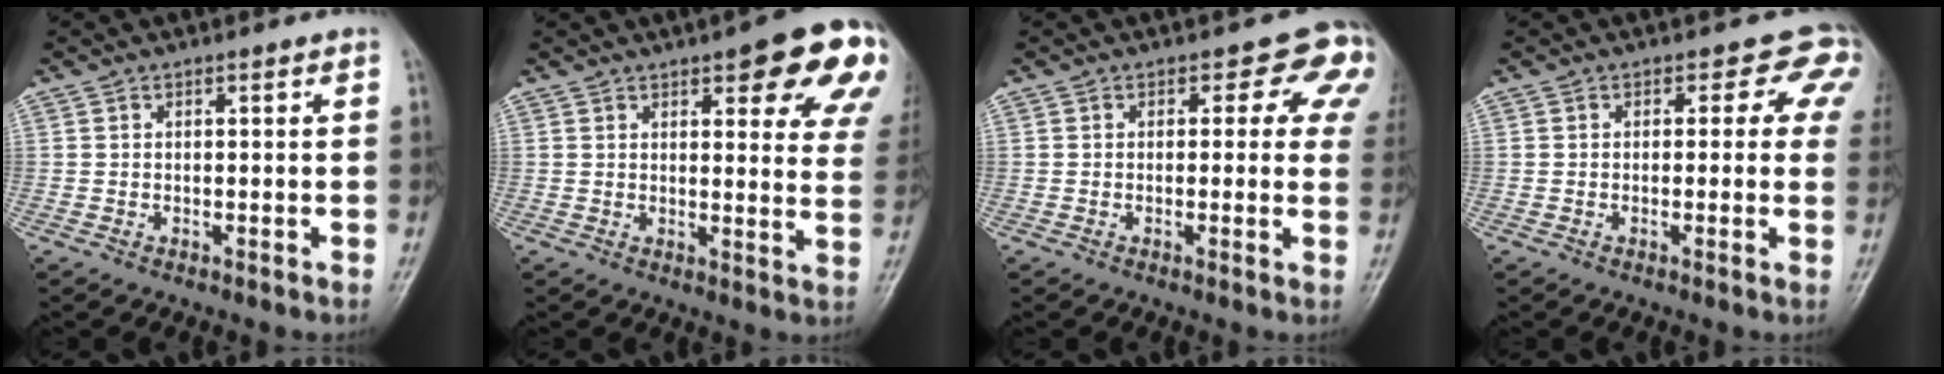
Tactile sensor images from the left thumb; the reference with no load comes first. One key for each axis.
{"total": 17.4, "fx": 9.2, "fy": 5.4, "fz": 13.8, "tx": -0.136, "ty": -0.030, "tz": 0.101}
{"total": 6.9, "fx": 3.2, "fy": 4.5, "fz": 4.2, "tx": -0.002, "ty": -0.009, "tz": 0.014}
{"total": 5.0, "fx": 2.5, "fy": 3.7, "fz": 2.3, "tx": 0.011, "ty": -0.007, "tz": 0.001}